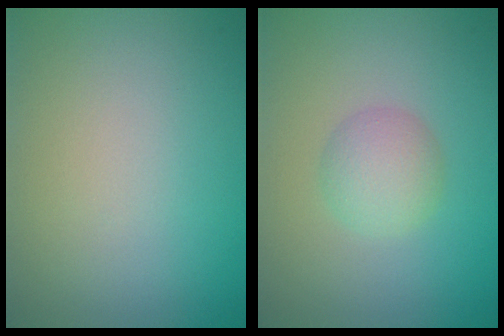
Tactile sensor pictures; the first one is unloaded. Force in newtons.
{"total": 2.5, "press": 2.5, "slide": 0.1}